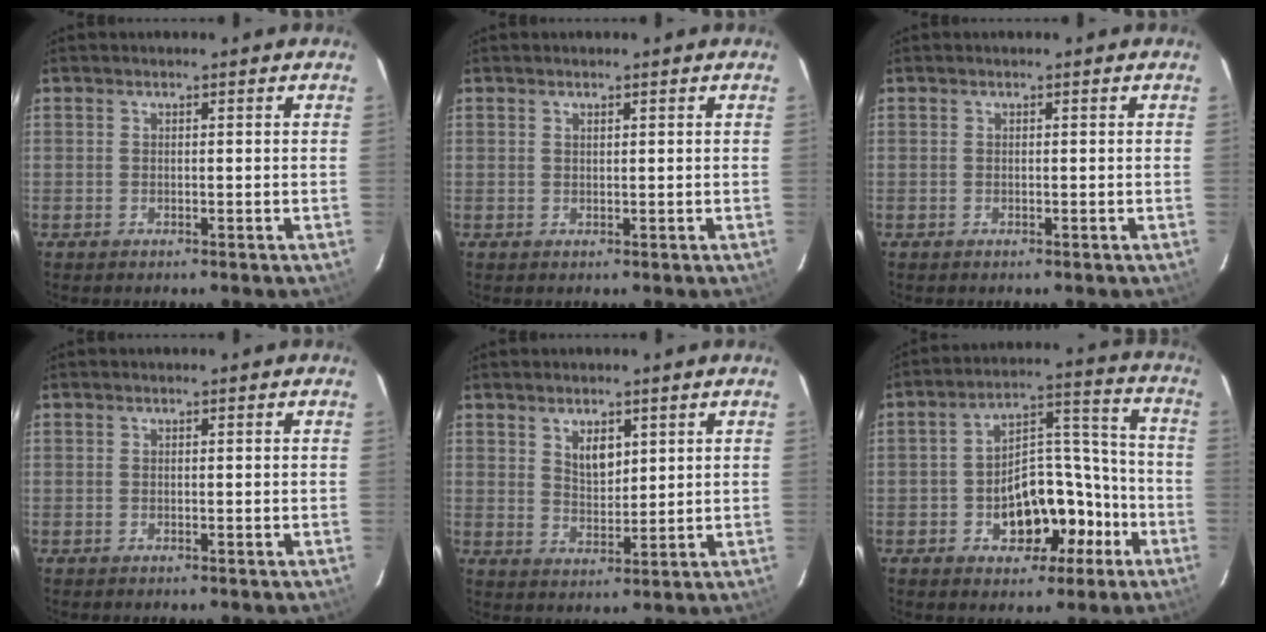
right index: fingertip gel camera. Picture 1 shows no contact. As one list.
[{"total": 0.5, "force": [0.4, 0.2, 0.3], "torque": [-0.005, 0.001, 0.008]}, {"total": 0.0}, {"total": 0.0}, {"total": 4.9, "force": [2.5, 2.6, 3.3], "torque": [-0.053, 0.001, 0.048]}, {"total": 13.0, "force": [-5.7, 8.0, 8.5], "torque": [-0.144, 0.046, -0.066]}]